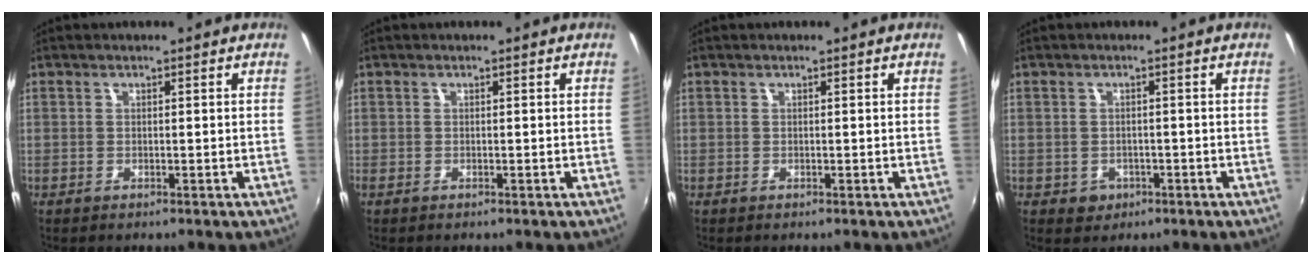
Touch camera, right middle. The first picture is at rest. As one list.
[{"total": 0.0}, {"total": 0.0}, {"total": 3.0, "force": [-1.0, 2.7, 0.8], "torque": [-0.022, -0.002, -0.011]}]